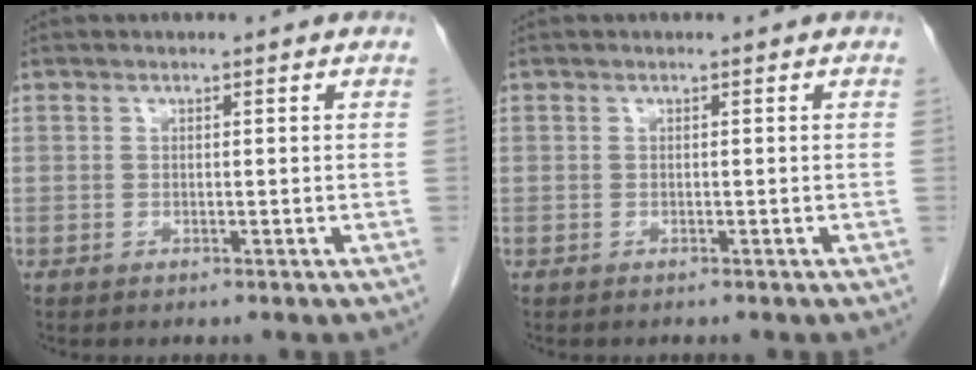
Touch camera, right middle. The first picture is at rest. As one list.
[{"total": 0.0}]